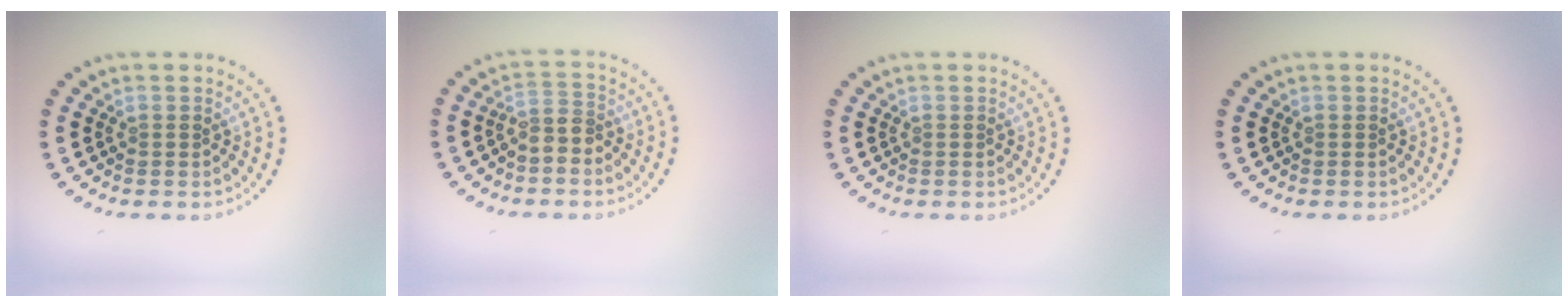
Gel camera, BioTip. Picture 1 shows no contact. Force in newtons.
{"total": 2.2, "press": 1.8, "slide": 1.3}
{"total": 0.0}
{"total": 0.0}